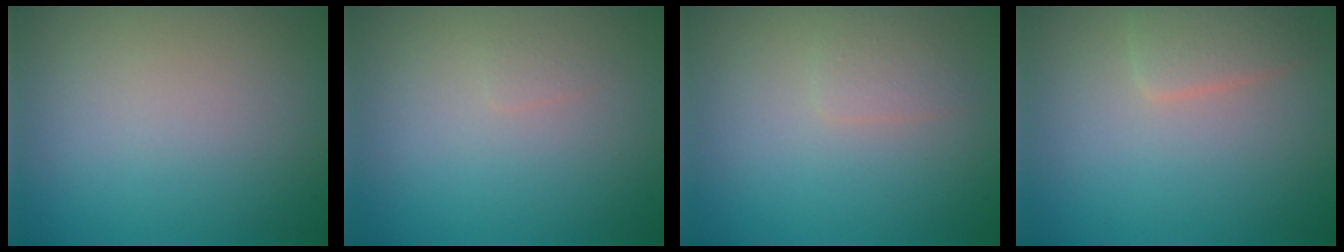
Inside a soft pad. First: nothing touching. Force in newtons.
{"total": 0.6, "press": 0.6, "slide": 0.0}
{"total": 1.3, "press": 1.3, "slide": 0.0}
{"total": 2.0, "press": 2.0, "slide": 0.1}